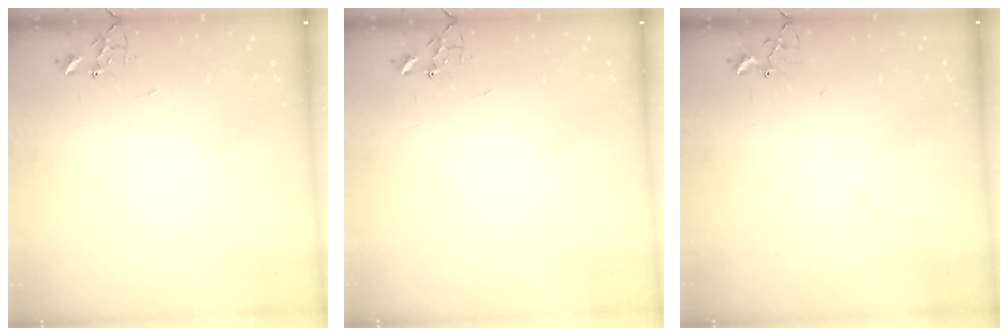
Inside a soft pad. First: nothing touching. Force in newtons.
{"total": 0.0}
{"total": 5.0, "press": 4.9, "slide": 0.7}